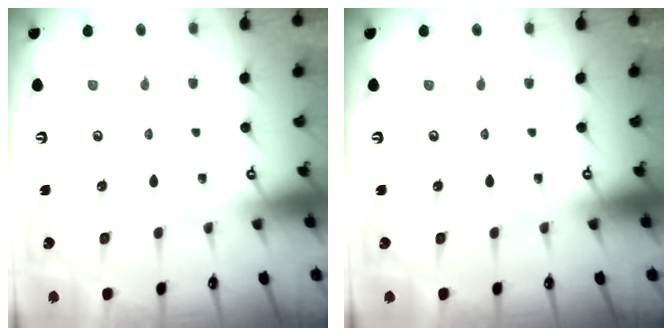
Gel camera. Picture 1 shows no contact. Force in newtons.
{"total": 0.0}